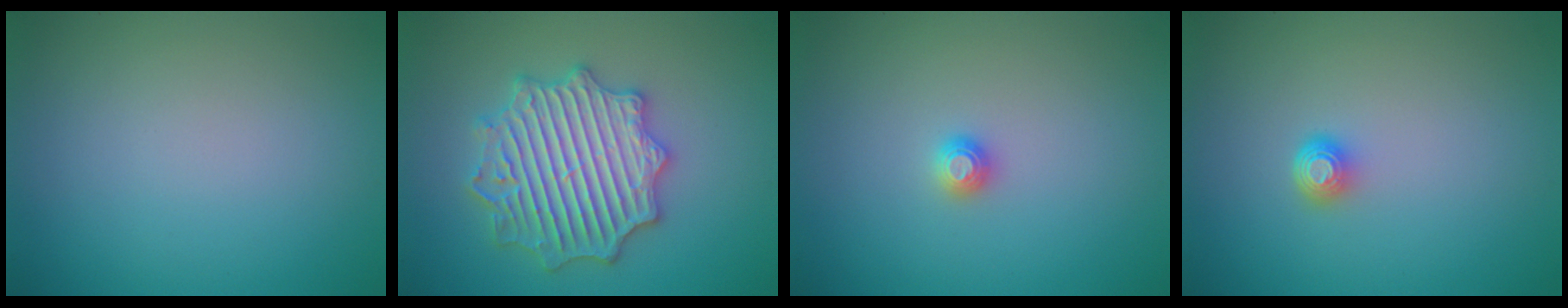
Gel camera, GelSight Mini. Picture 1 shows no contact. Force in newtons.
{"total": 6.7, "press": 6.6, "slide": 1.0}
{"total": 1.1, "press": 1.1, "slide": 0.1}
{"total": 1.4, "press": 1.1, "slide": 1.0}